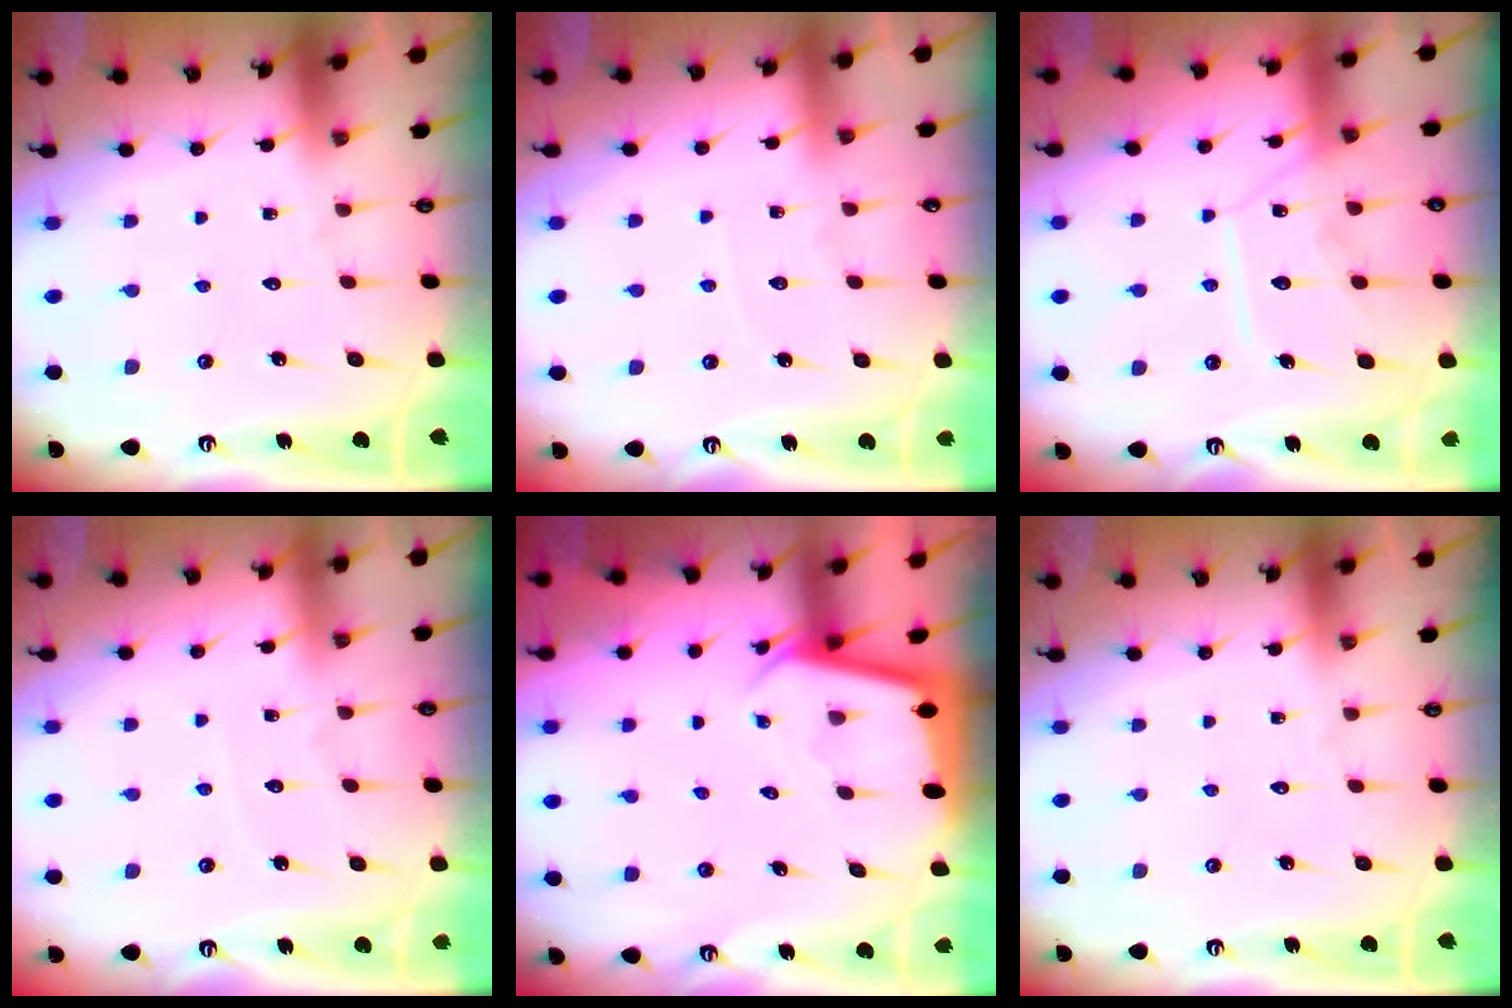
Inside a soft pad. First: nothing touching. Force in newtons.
{"total": 2.9, "press": 2.9, "slide": 0.4}
{"total": 12.2, "press": 12.1, "slide": 1.3}
{"total": 2.6, "press": 2.6, "slide": 0.4}
{"total": 2.3, "press": 2.3, "slide": 0.1}
{"total": 0.0}